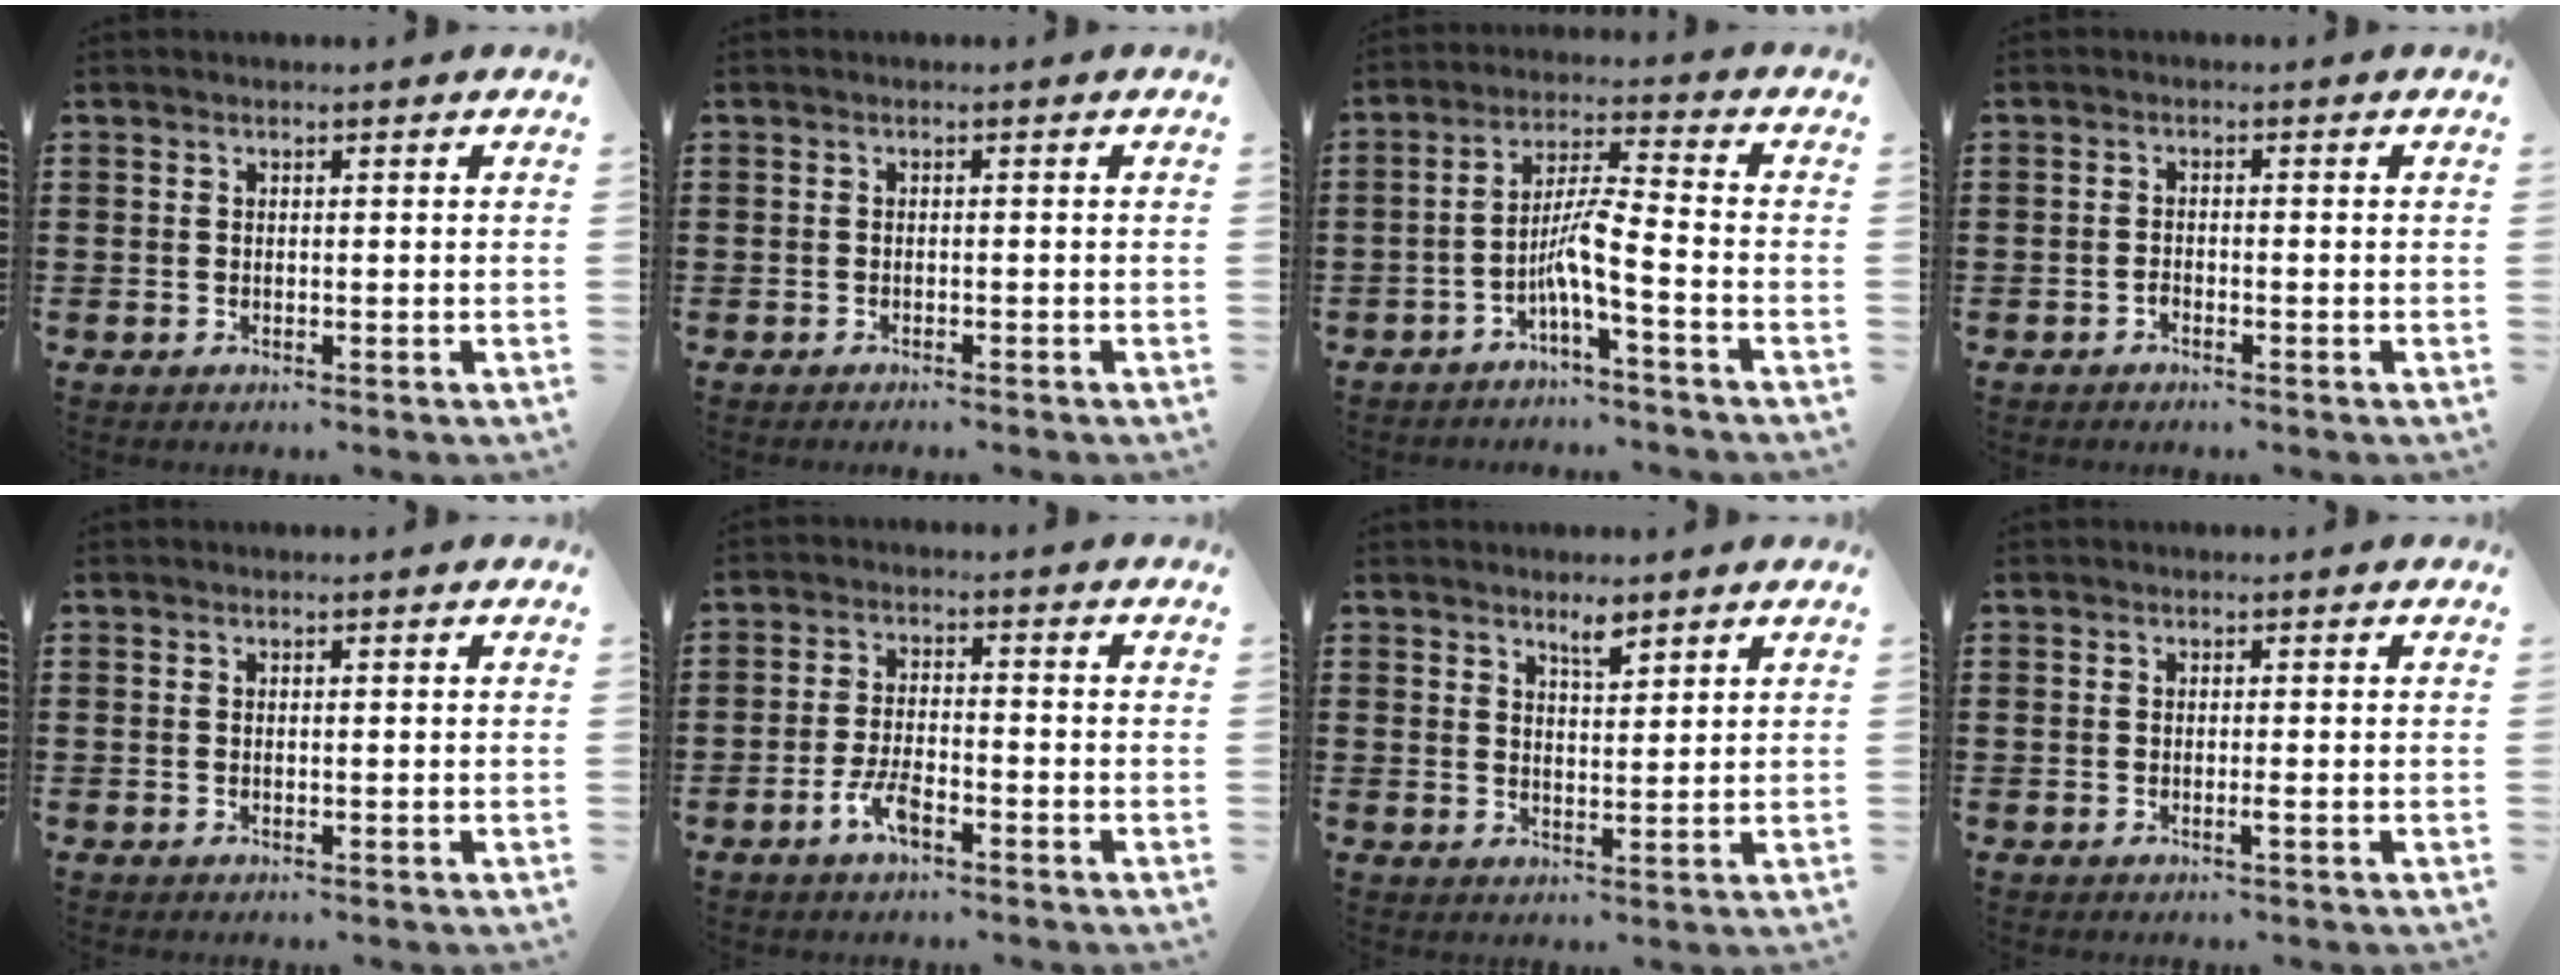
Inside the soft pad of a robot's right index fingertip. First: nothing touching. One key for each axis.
{"total": 0.6, "fx": -0.6, "fy": -0.1, "fz": 0.1, "tx": -0.005, "ty": -0.005, "tz": -0.010}
{"total": 5.9, "fx": -3.2, "fy": -0.1, "fz": 5.0, "tx": -0.104, "ty": -0.006, "tz": -0.066}
{"total": 1.0, "fx": -0.9, "fy": 0.1, "fz": 0.4, "tx": -0.011, "ty": -0.003, "tz": -0.017}
{"total": 0.0}
{"total": 4.7, "fx": -2.7, "fy": 1.7, "fz": 3.5, "tx": -0.085, "ty": 0.003, "tz": -0.057}
{"total": 2.9, "fx": 2.4, "fy": 0.6, "fz": 1.4, "tx": -0.025, "ty": -0.002, "tz": 0.042}
{"total": 0.9, "fx": -0.4, "fy": -0.1, "fz": 0.8, "tx": -0.015, "ty": -0.004, "tz": -0.007}